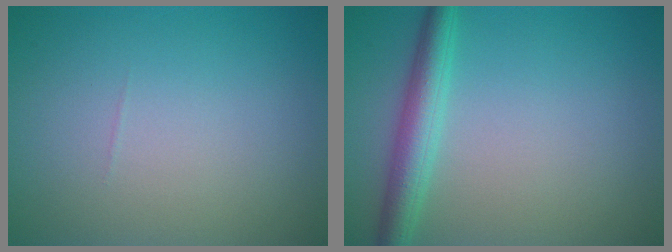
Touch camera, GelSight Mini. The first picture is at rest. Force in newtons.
{"total": 3.6, "press": 3.6, "slide": 0.1}